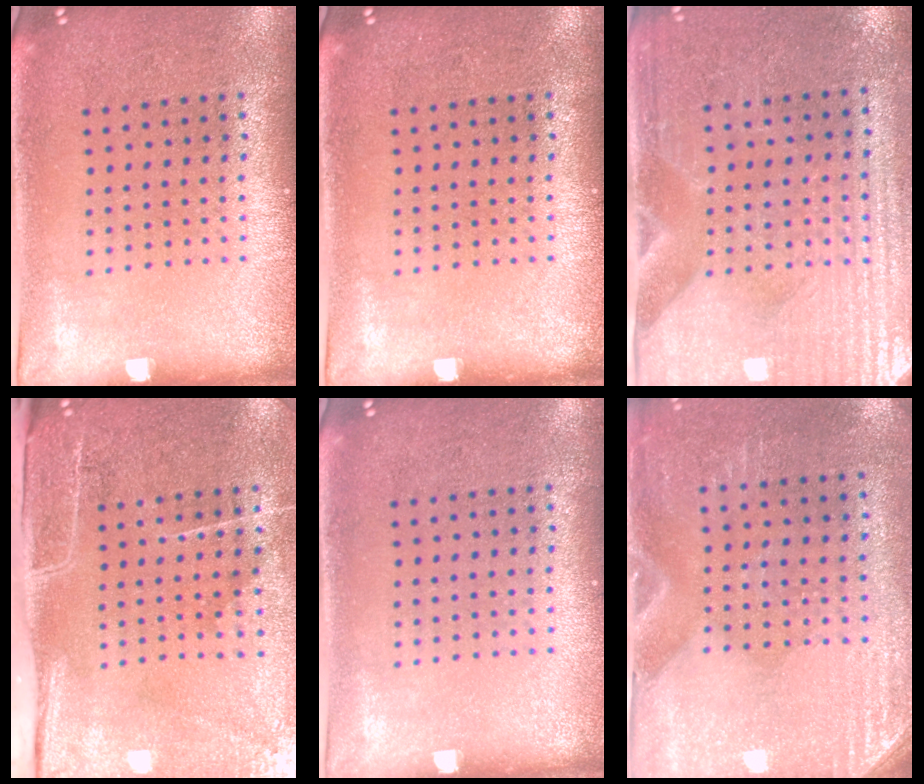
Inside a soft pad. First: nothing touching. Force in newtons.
{"total": 0.0}
{"total": 3.6, "press": 3.4, "slide": 1.4}
{"total": 4.7, "press": 3.8, "slide": 2.8}
{"total": 0.0}
{"total": 2.8, "press": 2.5, "slide": 1.3}